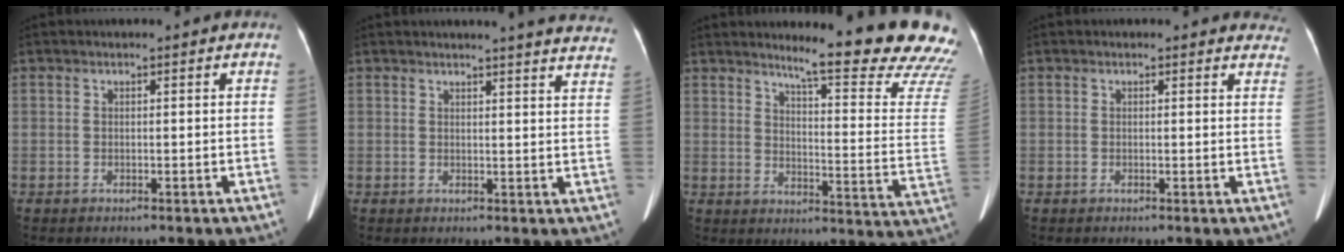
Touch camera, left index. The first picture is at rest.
{"total": 16.6, "force": [15.7, 0.9, 5.2], "torque": [-0.053, -0.059, 0.158]}
{"total": 20.2, "force": [18.2, 0.6, 8.8], "torque": [-0.109, -0.117, 0.205]}
{"total": 5.2, "force": [4.9, 1.8, 0.4], "torque": [0.025, -0.015, 0.018]}